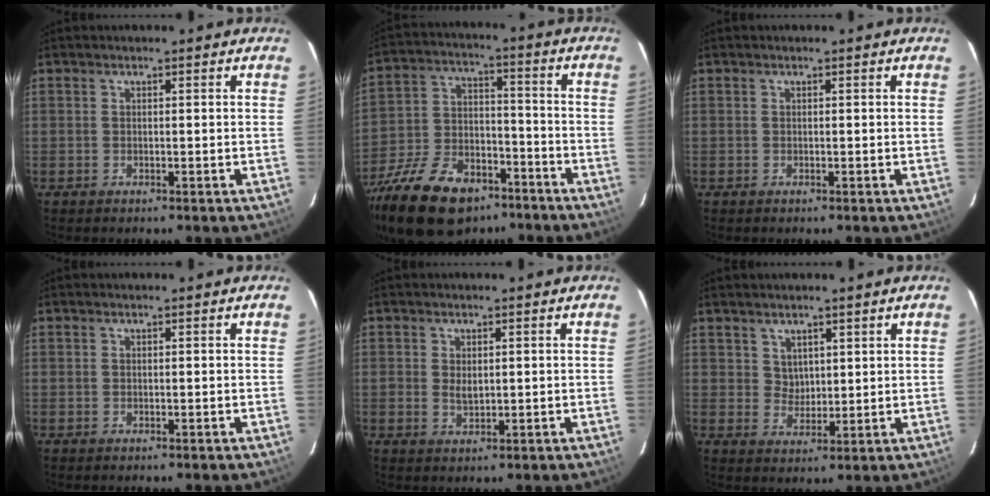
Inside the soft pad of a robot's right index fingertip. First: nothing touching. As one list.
[{"total": 22.9, "force": [-15.4, 12.0, 12.0], "torque": [-0.263, -0.008, -0.252]}, {"total": 0.0}, {"total": 0.0}, {"total": 2.1, "force": [0.5, 1.4, 1.5], "torque": [-0.025, 0.000, 0.010]}, {"total": 3.7, "force": [2.4, 2.6, 0.8], "torque": [-0.006, 0.005, 0.050]}]